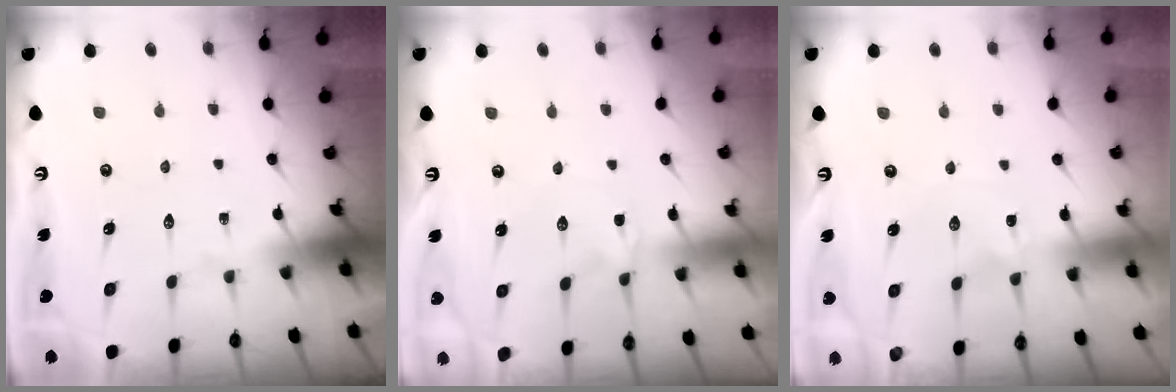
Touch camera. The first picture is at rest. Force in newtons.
{"total": 1.4, "press": 1.4, "slide": 0.4}
{"total": 0.0}